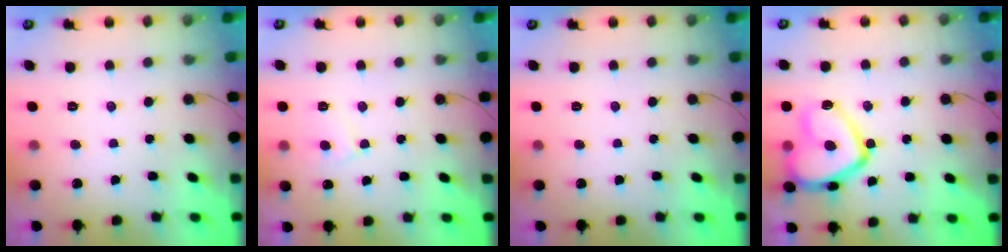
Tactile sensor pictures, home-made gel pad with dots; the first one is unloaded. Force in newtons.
{"total": 4.5, "press": 4.5, "slide": 0.5}
{"total": 0.0}
{"total": 14.6, "press": 14.5, "slide": 1.4}